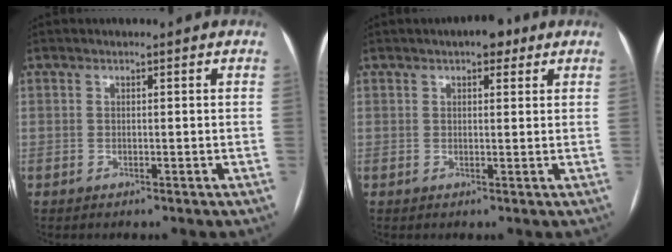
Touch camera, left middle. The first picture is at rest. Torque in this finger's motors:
{"motor_torque": [0.02, -0.09, -0.01, 0.04]}